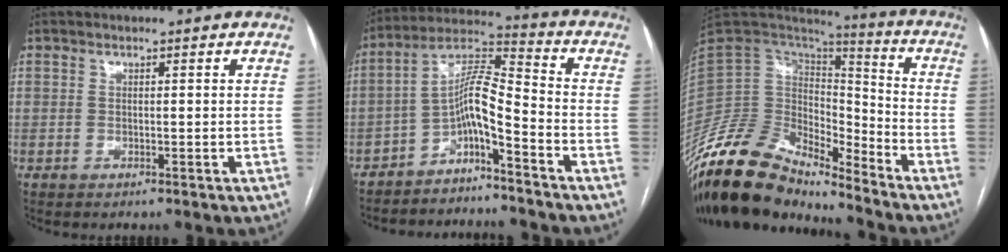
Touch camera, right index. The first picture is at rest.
{"total": 8.3, "force": [-4.8, 0.7, 6.8], "torque": [-0.123, 0.022, -0.089]}
{"total": 18.6, "force": [-15.8, 6.2, 7.6], "torque": [-0.138, 0.046, -0.289]}